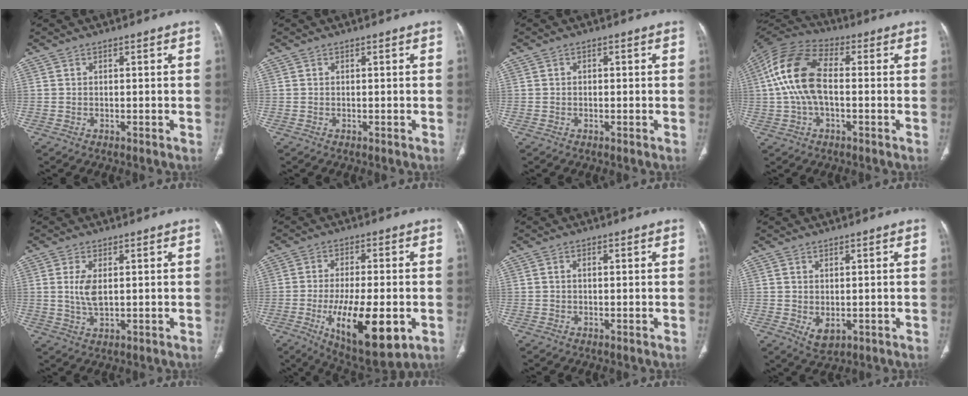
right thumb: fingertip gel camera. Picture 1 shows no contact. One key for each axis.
{"total": 0.0}
{"total": 0.6, "fx": 0.0, "fy": 0.4, "fz": 0.4, "tx": -0.008, "ty": 0.004, "tz": 0.000}
{"total": 14.4, "fx": 0.3, "fy": 7.7, "fz": 12.2, "tx": -0.252, "ty": 0.035, "tz": -0.003}
{"total": 4.7, "fx": 0.7, "fy": 2.2, "fz": 4.1, "tx": -0.090, "ty": -0.008, "tz": 0.018}
{"total": 17.1, "fx": -5.1, "fy": 6.4, "fz": 15.1, "tx": -0.242, "ty": -0.009, "tz": -0.066}
{"total": 0.8, "fx": 0.1, "fy": 0.5, "fz": 0.6, "tx": -0.015, "ty": 0.007, "tz": 0.002}
{"total": 3.3, "fx": -0.4, "fy": 2.2, "fz": 2.5, "tx": -0.039, "ty": -0.009, "tz": 0.007}